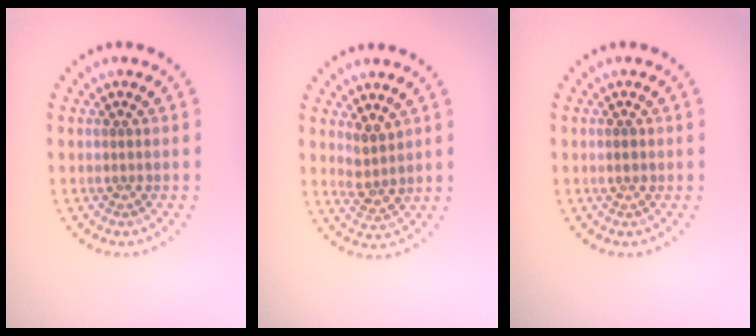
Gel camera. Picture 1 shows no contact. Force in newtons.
{"total": 2.1, "press": 1.8, "slide": 1.2}
{"total": 0.9, "press": 0.9, "slide": 0.0}